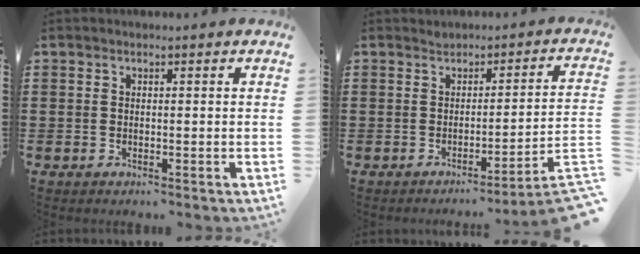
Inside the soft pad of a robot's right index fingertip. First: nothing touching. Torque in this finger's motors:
{"motor_torque": [1.31, -0.83, 0.24, 0.02]}